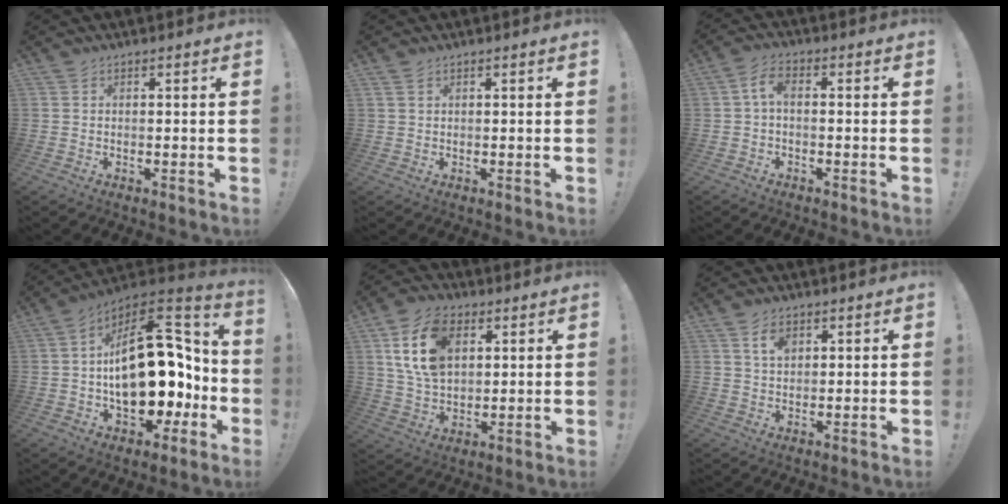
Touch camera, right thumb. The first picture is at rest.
{"total": 1.3, "force": [0.7, 0.9, 0.7], "torque": [-0.011, 0.002, 0.013]}
{"total": 4.6, "force": [-0.3, 2.0, 4.1], "torque": [-0.091, 0.004, -0.008]}
{"total": 26.2, "force": [-1.7, 15.5, 21.0], "torque": [-0.314, 0.024, -0.007]}
{"total": 16.5, "force": [5.9, 11.1, 10.8], "torque": [-0.202, -0.004, 0.110]}
{"total": 4.6, "force": [2.2, 2.8, 3.0], "torque": [-0.044, -0.005, 0.036]}